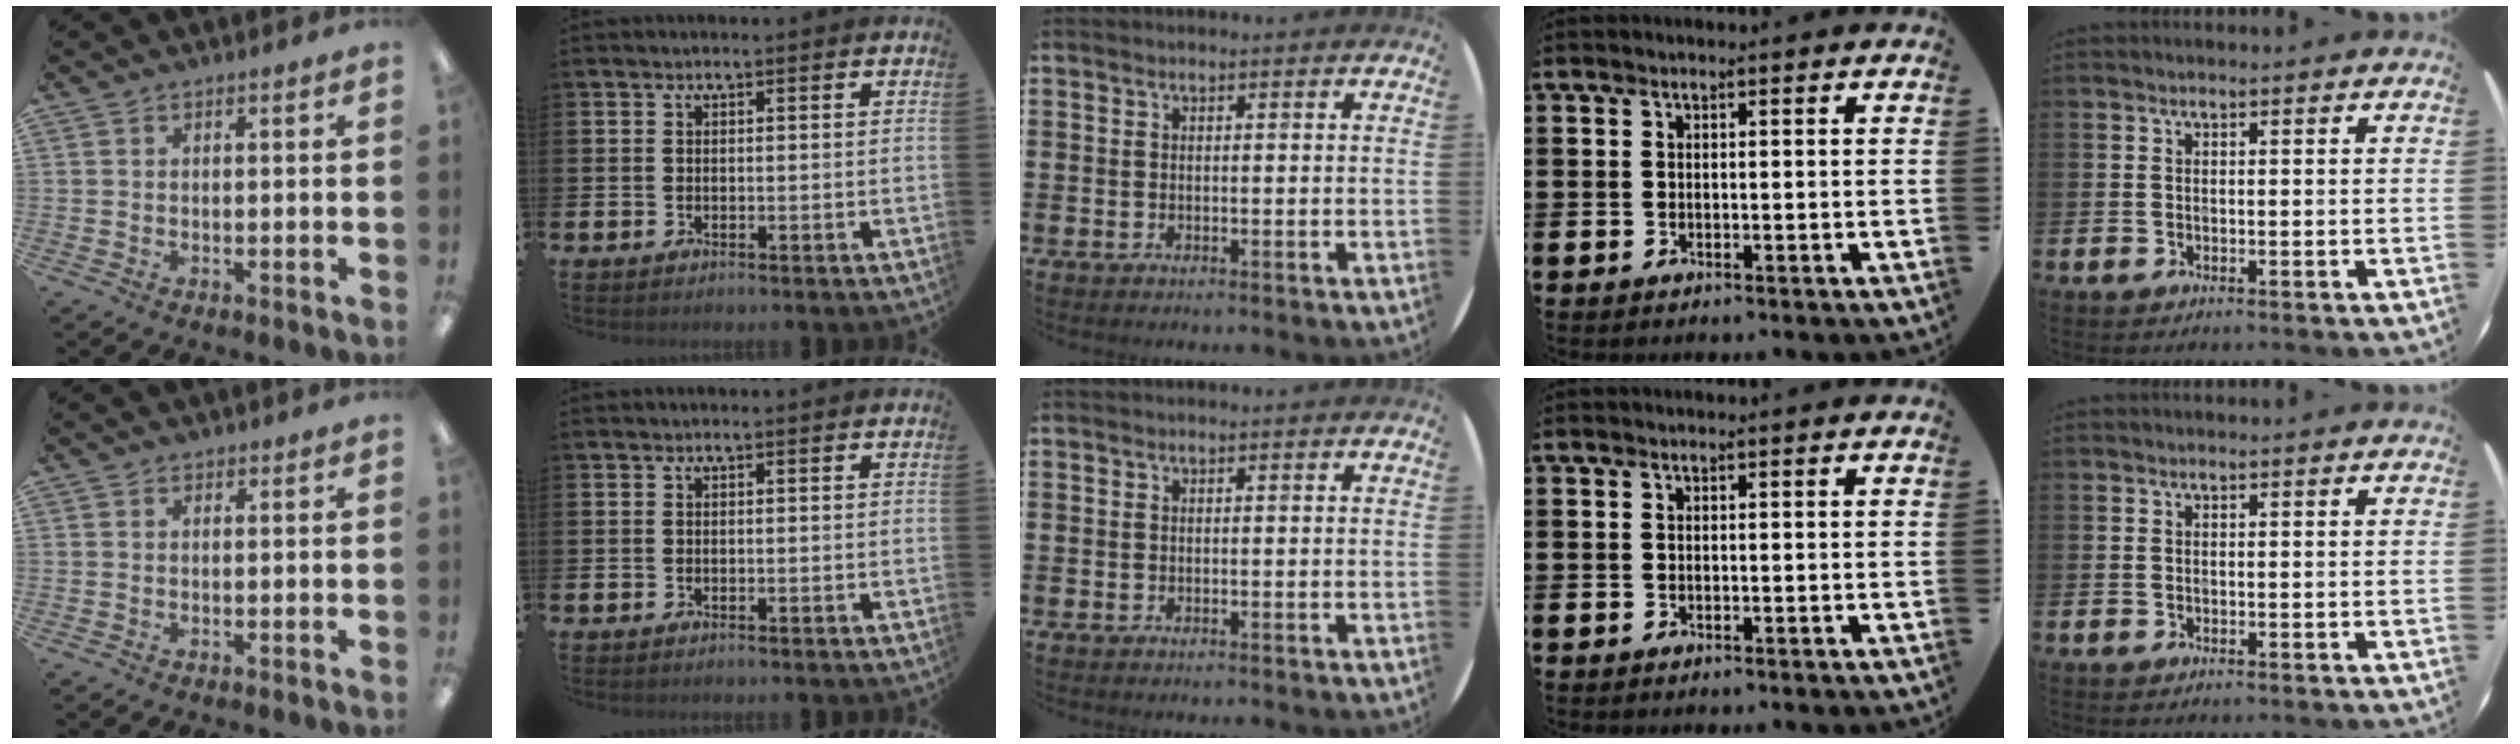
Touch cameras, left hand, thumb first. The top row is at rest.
{}